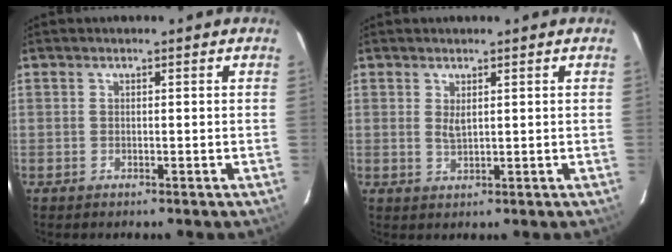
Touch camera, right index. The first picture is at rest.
{"total": 1.7, "force": [0.7, 0.5, 1.4], "torque": [-0.026, -0.001, 0.015]}